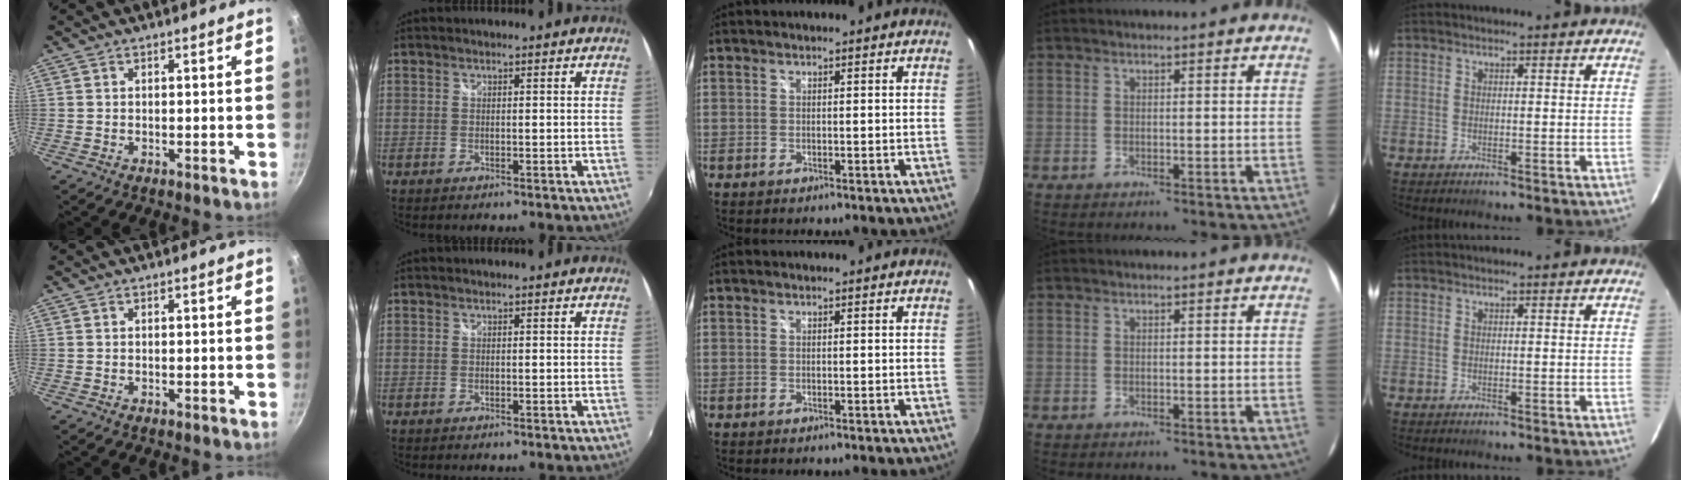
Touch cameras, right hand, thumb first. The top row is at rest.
{}